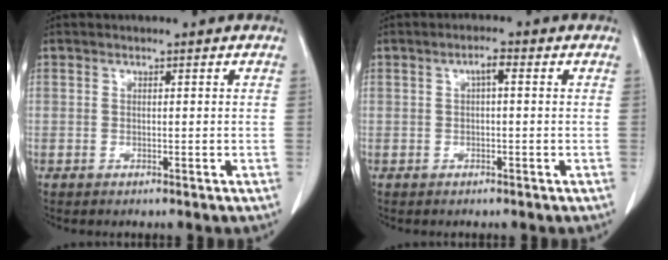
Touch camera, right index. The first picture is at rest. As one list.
[{"total": 1.8, "force": [0.3, 0.4, 1.8], "torque": [-0.030, 0.005, 0.005]}]